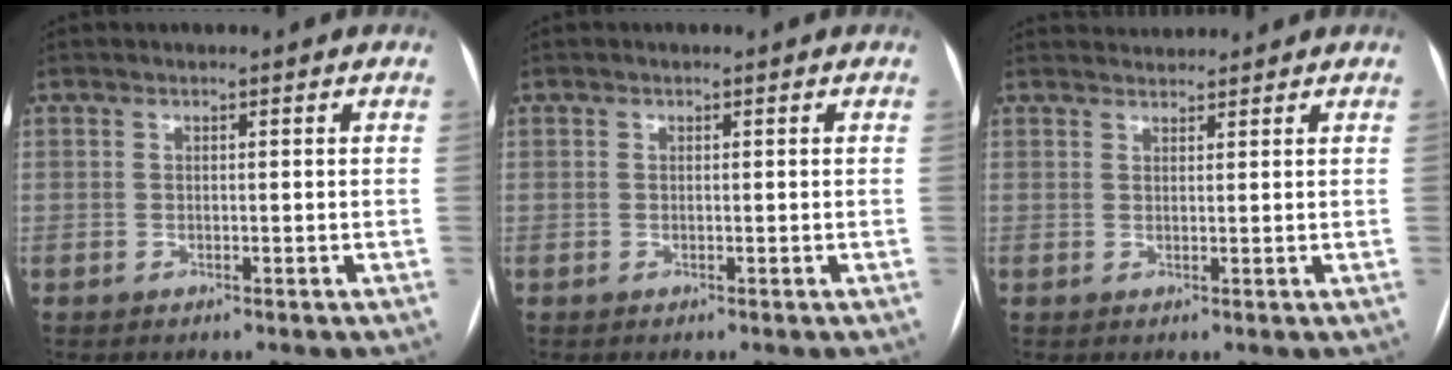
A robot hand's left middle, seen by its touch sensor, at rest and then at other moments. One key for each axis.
{"total": 0.0}
{"total": 2.6, "fx": 2.6, "fy": 0.2, "fz": -0.2, "tx": -0.003, "ty": 0.024, "tz": 0.049}